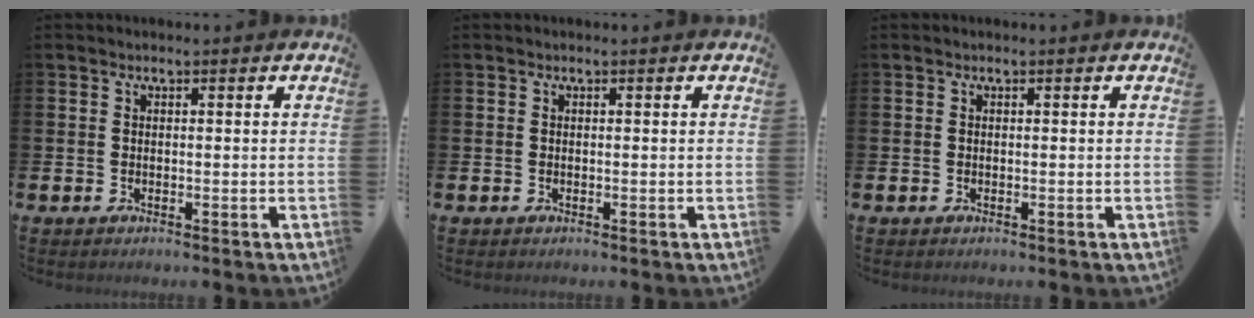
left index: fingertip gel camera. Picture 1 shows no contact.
{"total": 0.0}
{"total": 0.0}